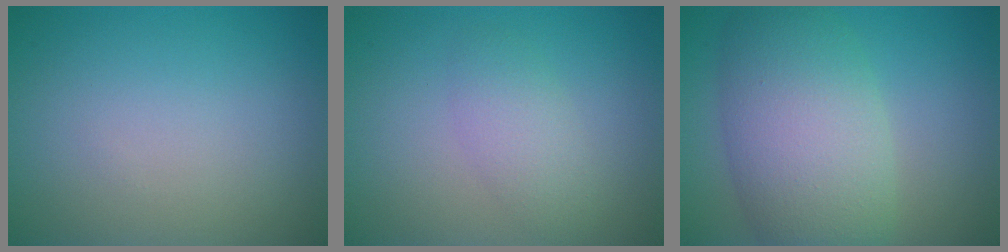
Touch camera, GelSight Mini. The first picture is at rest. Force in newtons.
{"total": 2.5, "press": 2.5, "slide": 0.0}
{"total": 8.6, "press": 8.6, "slide": 0.4}